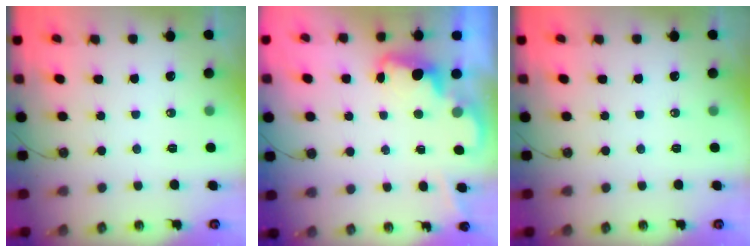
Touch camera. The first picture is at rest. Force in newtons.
{"total": 2.4, "press": 2.3, "slide": 0.5}
{"total": 0.0}